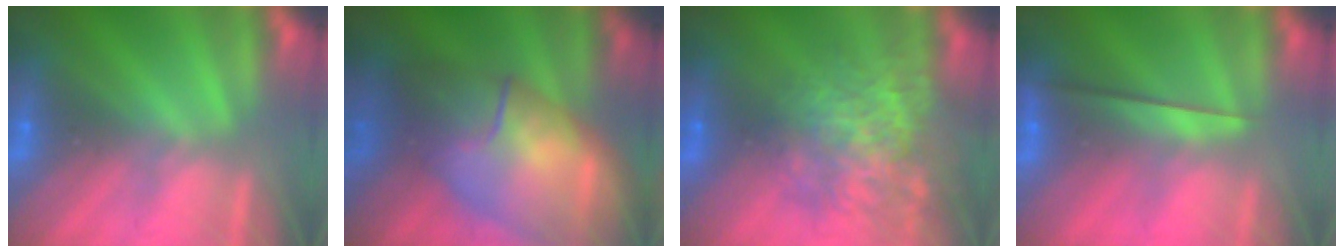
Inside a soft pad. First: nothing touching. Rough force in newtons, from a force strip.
{"total": 8.4}
{"total": 5.6}
{"total": 2.3}